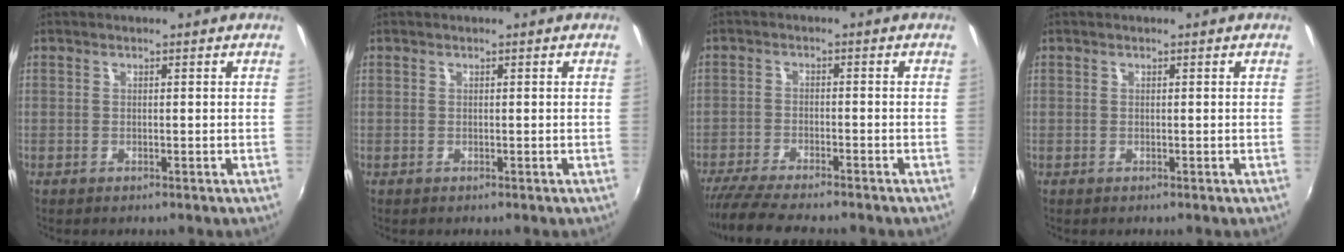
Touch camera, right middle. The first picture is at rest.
{"total": 0.0}
{"total": 10.1, "force": [-9.0, 0.9, 4.6], "torque": [-0.110, -0.030, -0.150]}
{"total": 0.0}